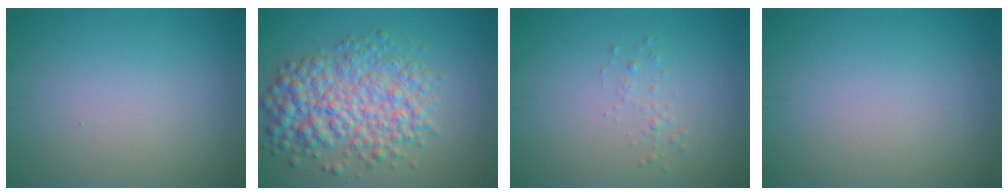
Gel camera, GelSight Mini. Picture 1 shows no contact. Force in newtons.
{"total": 6.9, "press": 6.9, "slide": 0.1}
{"total": 0.8, "press": 0.8, "slide": 0.0}
{"total": 0.0}